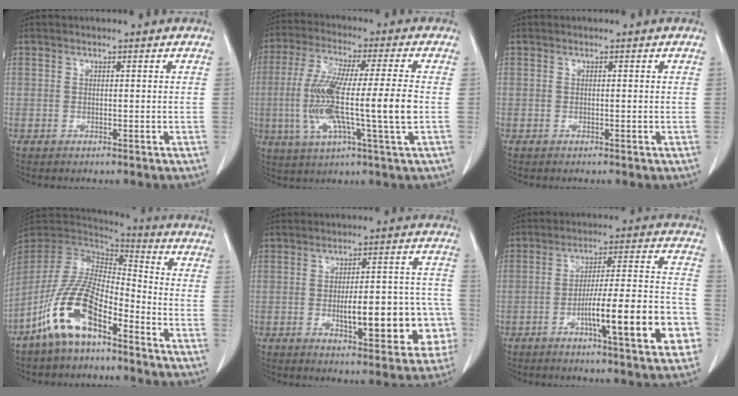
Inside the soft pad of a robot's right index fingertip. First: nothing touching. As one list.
[{"total": 14.8, "force": [-1.6, 0.4, 14.8], "torque": [-0.288, -0.004, -0.035]}, {"total": 0.0}, {"total": 13.5, "force": [-7.8, 4.5, 10.1], "torque": [-0.215, -0.002, -0.150]}, {"total": 14.7, "force": [-3.7, 4.4, 13.5], "torque": [-0.153, 0.033, -0.038]}, {"total": 15.9, "force": [-5.9, 1.8, 14.6], "torque": [-0.217, 0.013, -0.083]}]